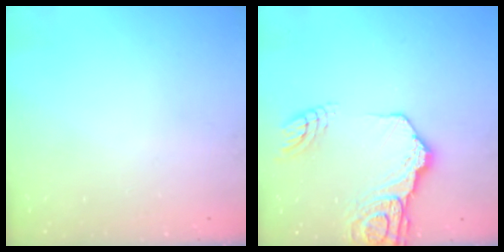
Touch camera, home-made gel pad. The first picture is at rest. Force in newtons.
{"total": 16.7, "press": 16.6, "slide": 2.0}